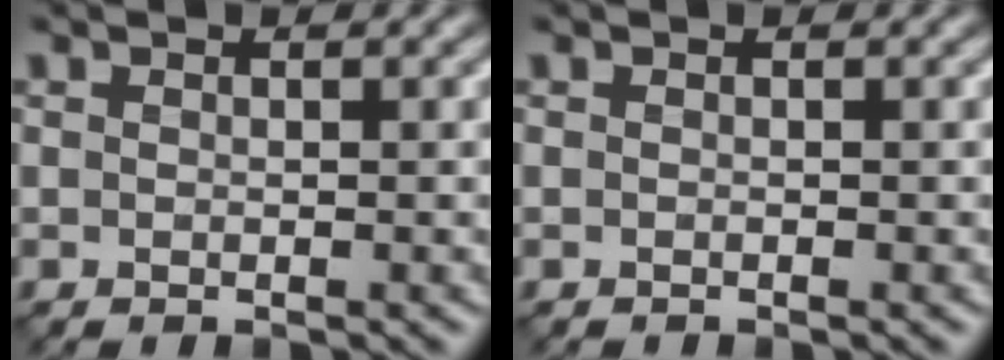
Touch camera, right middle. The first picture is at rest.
{"total": 0.0}